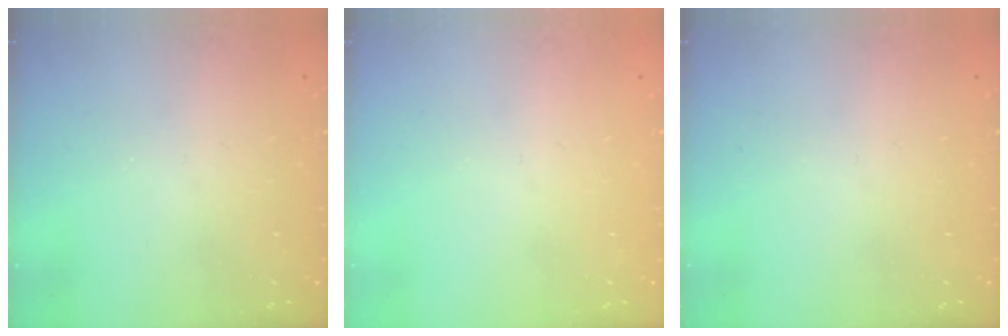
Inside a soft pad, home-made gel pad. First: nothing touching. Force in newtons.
{"total": 0.0}
{"total": 0.0}